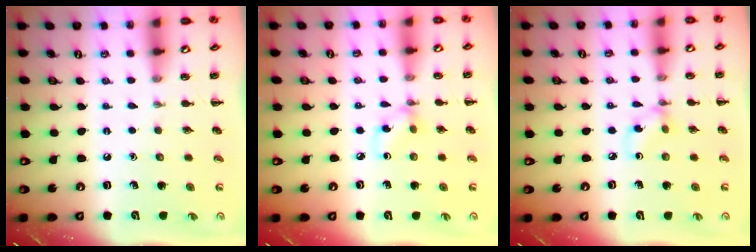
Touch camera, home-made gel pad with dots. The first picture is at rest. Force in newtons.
{"total": 3.3, "press": 3.3, "slide": 0.3}
{"total": 3.3, "press": 3.3, "slide": 0.3}